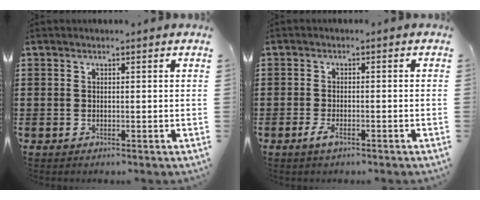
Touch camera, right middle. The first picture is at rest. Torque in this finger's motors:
{"motor_torque": [0.73, 0.21, 0.01, 0.03]}